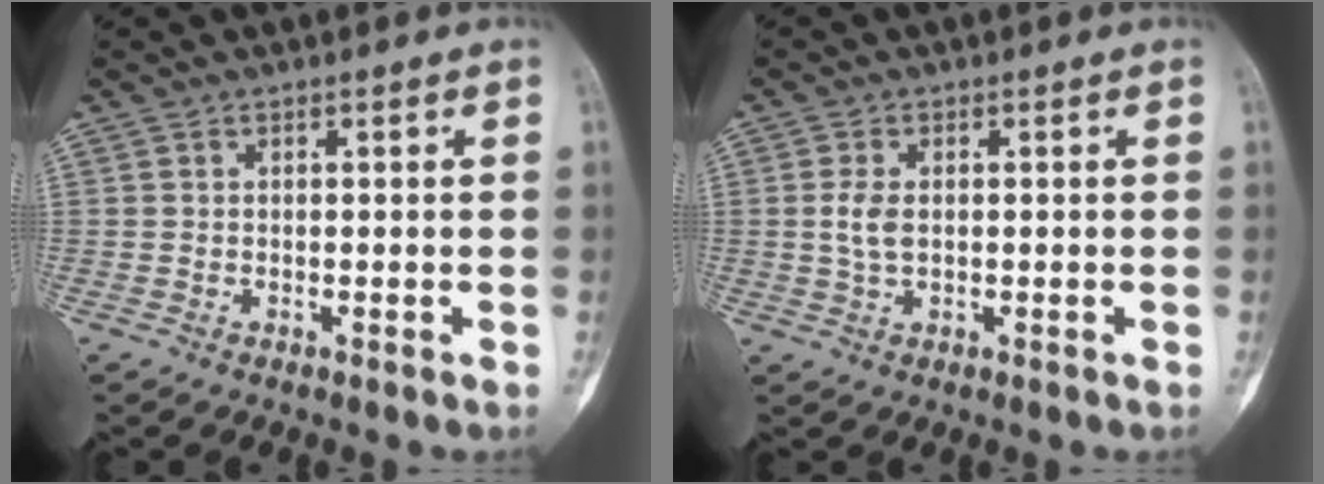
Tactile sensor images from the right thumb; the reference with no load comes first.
{"total": 3.4, "force": [0.0, 2.0, 2.8], "torque": [-0.060, 0.003, -0.002]}